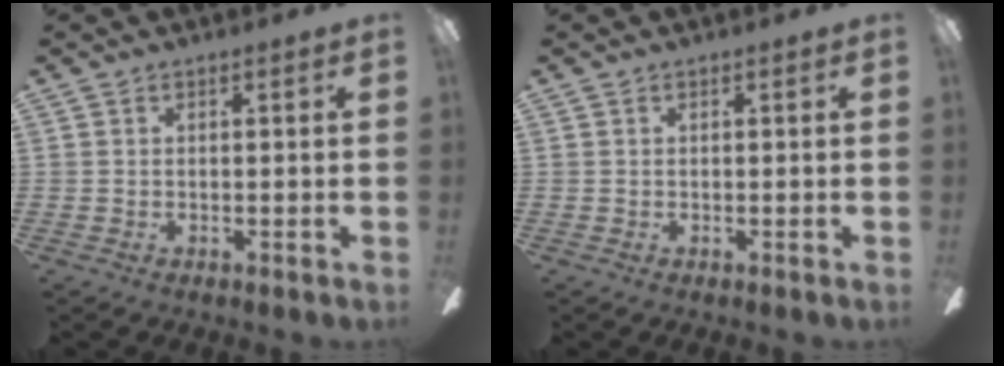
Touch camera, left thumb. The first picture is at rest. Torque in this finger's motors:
{"motor_torque": [0.01, -0.01, -0.29, 0.08, 0.00]}